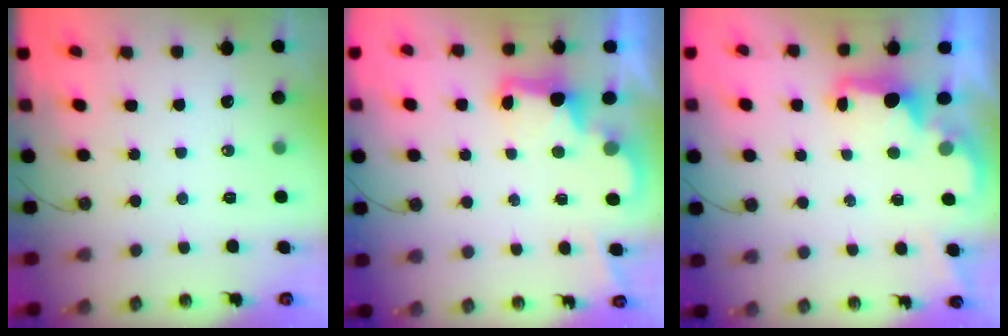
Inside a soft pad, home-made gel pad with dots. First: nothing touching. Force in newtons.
{"total": 3.0, "press": 2.9, "slide": 0.6}
{"total": 2.2, "press": 2.0, "slide": 0.8}